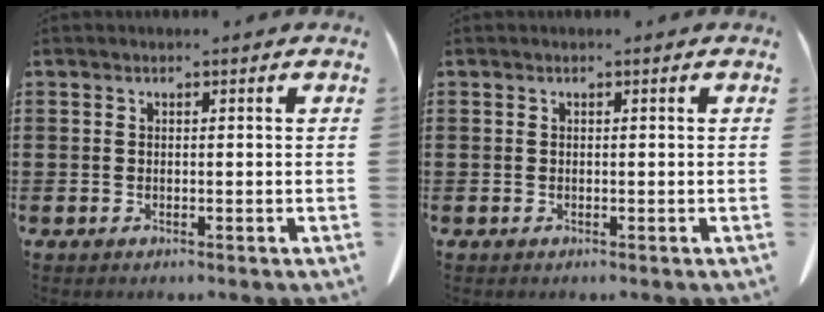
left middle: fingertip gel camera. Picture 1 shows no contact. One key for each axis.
{"total": 0.0}